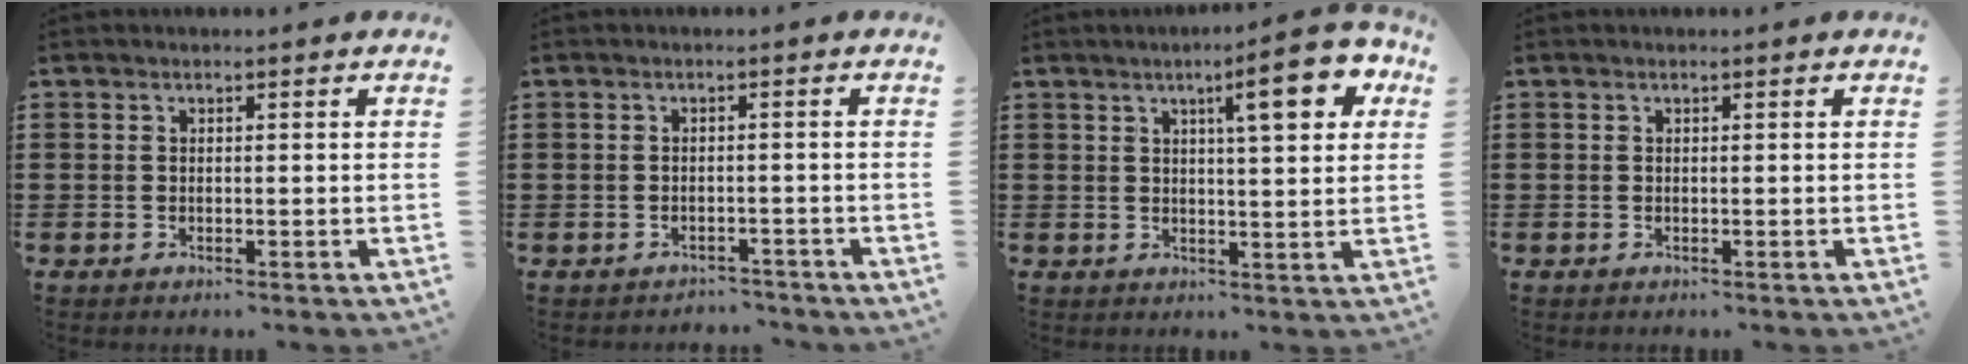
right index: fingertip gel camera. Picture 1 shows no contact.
{"total": 1.8, "force": [-1.7, 0.5, -0.2], "torque": [-0.004, 0.003, -0.040]}
{"total": 9.5, "force": [4.4, 1.8, 8.2], "torque": [-0.127, -0.005, 0.063]}
{"total": 0.0}